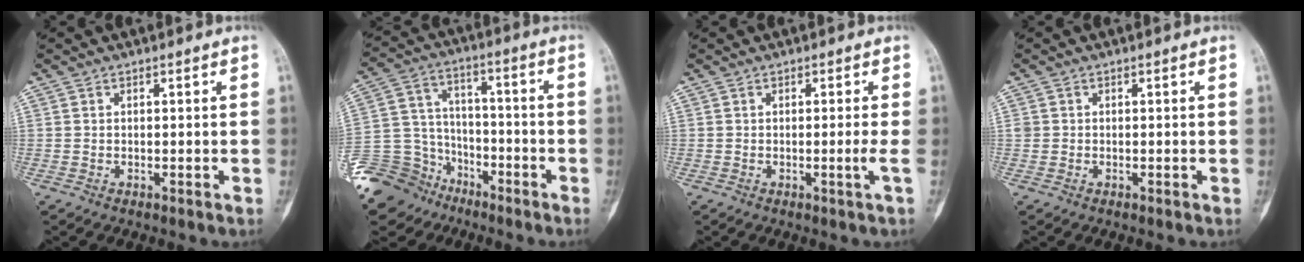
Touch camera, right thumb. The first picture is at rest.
{"total": 15.3, "force": [-10.1, 11.2, 2.8], "torque": [-0.046, 0.086, -0.176]}
{"total": 1.3, "force": [-0.3, -0.5, 1.1], "torque": [-0.020, -0.003, -0.006]}
{"total": 1.1, "force": [0.2, 1.0, 0.2], "torque": [0.005, 0.003, 0.003]}